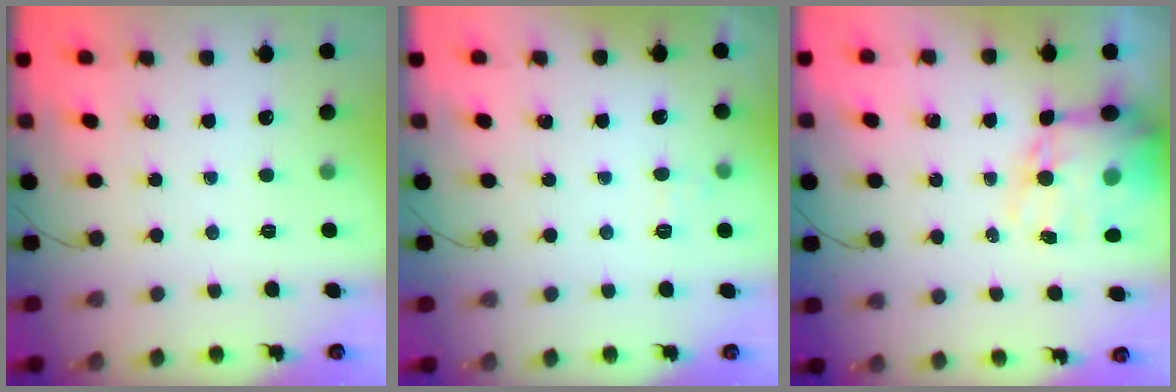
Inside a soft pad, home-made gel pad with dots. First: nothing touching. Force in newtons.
{"total": 4.3, "press": 4.1, "slide": 1.3}
{"total": 15.3, "press": 14.9, "slide": 3.6}